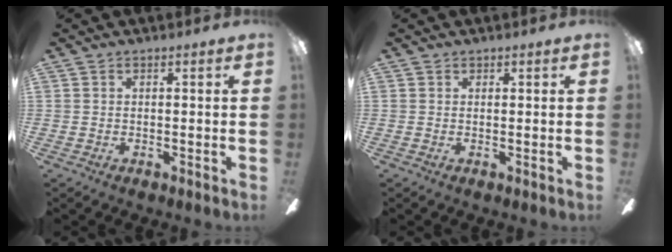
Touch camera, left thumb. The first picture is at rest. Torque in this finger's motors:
{"motor_torque": [-0.11, 0.05, -0.18, 0.08, 0.03]}